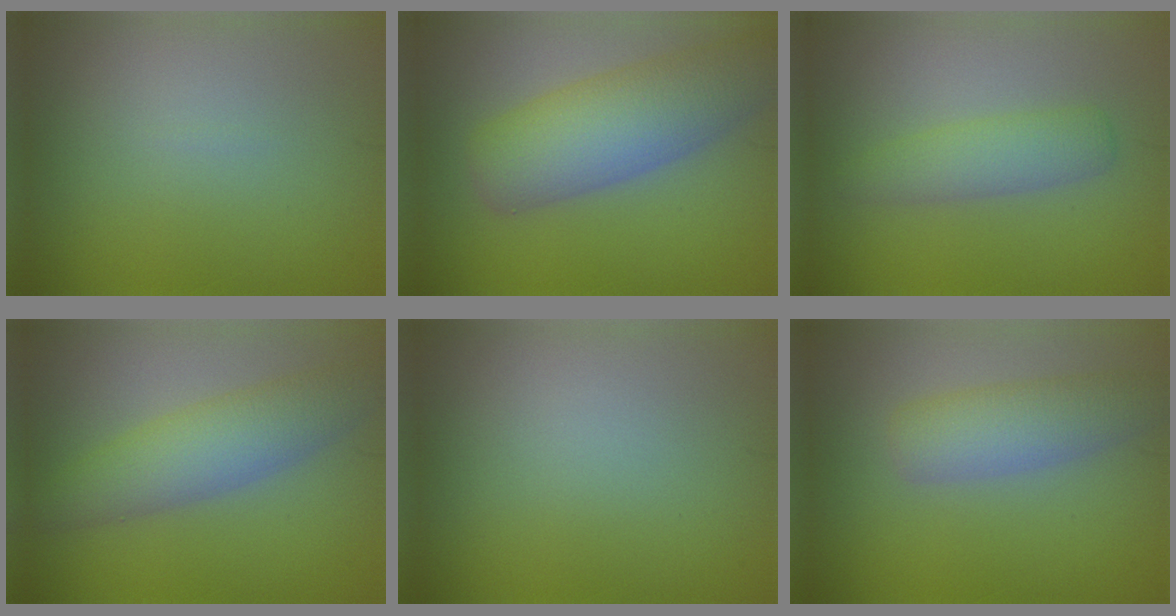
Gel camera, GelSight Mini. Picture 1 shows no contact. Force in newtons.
{"total": 7.2, "press": 7.2, "slide": 0.3}
{"total": 2.8, "press": 2.8, "slide": 0.1}
{"total": 4.8, "press": 4.8, "slide": 0.1}
{"total": 0.0}
{"total": 3.9, "press": 3.9, "slide": 0.2}